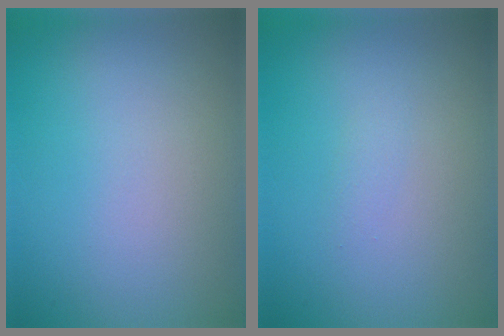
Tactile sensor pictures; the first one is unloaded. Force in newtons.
{"total": 0.6, "press": 0.6, "slide": 0.0}